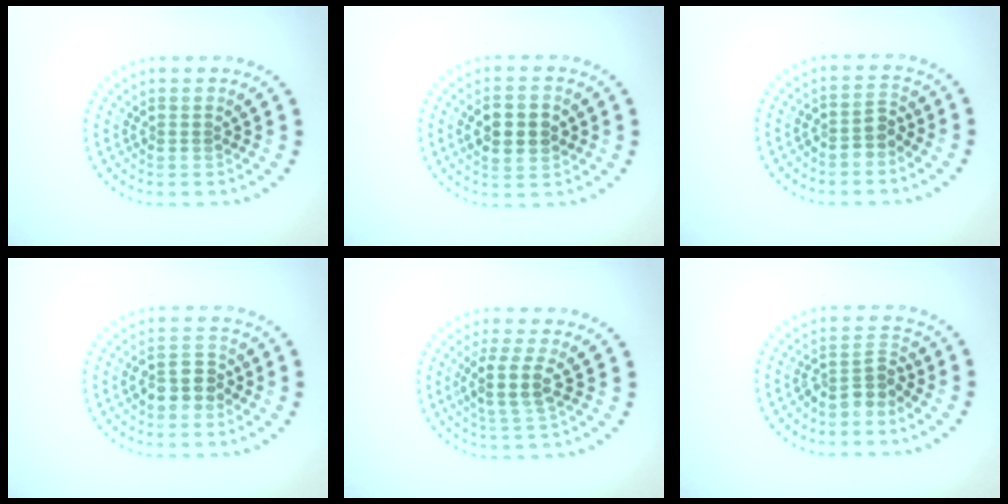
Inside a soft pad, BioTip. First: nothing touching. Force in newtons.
{"total": 4.5, "press": 4.5, "slide": 0.1}
{"total": 1.9, "press": 1.6, "slide": 1.0}
{"total": 3.0, "press": 2.9, "slide": 0.8}
{"total": 2.7, "press": 2.3, "slide": 1.5}
{"total": 2.6, "press": 2.0, "slide": 1.8}